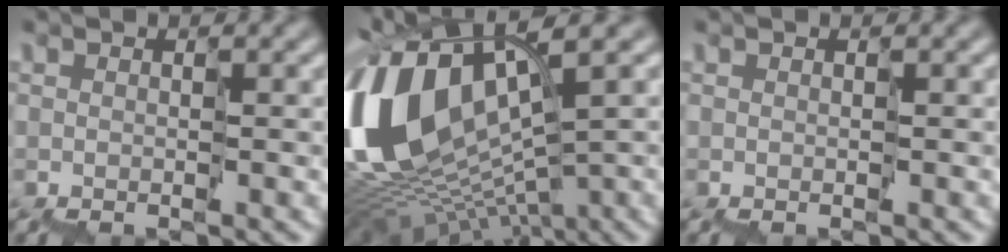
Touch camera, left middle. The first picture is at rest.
{"total": 13.5, "force": [2.3, 7.5, 11.0], "torque": [-0.262, 0.024, 0.051]}
{"total": 0.0}